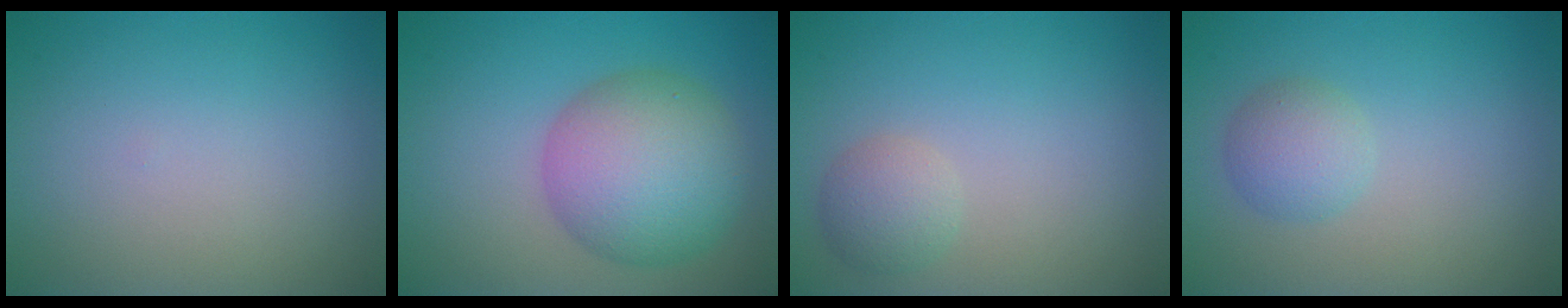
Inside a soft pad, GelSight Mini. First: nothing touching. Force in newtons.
{"total": 8.1, "press": 8.1, "slide": 0.4}
{"total": 2.1, "press": 2.1, "slide": 0.0}
{"total": 2.4, "press": 2.4, "slide": 0.0}